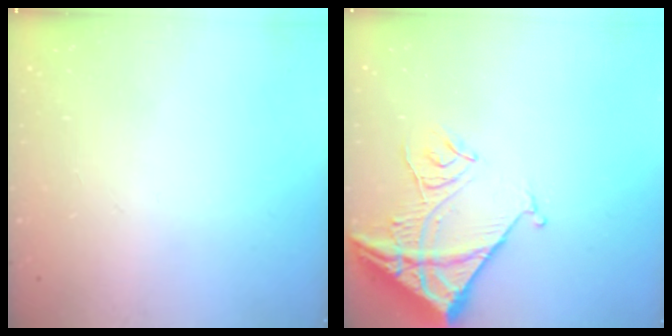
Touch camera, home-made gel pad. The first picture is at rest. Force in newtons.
{"total": 14.2, "press": 14.2, "slide": 1.2}